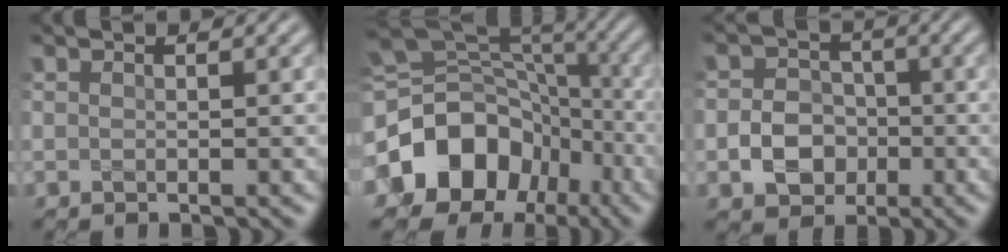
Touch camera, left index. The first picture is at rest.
{"total": 14.3, "force": [-5.1, 11.5, 6.8], "torque": [-0.134, -0.005, -0.093]}
{"total": 3.9, "force": [-1.1, 3.3, 1.8], "torque": [-0.020, 0.002, -0.022]}